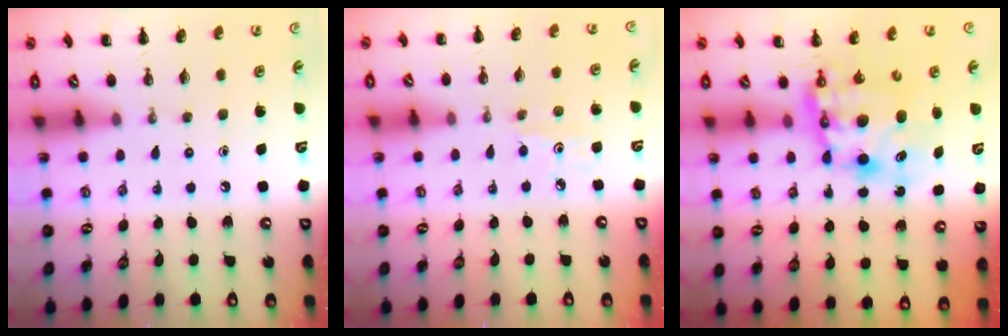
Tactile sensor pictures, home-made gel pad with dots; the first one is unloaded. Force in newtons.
{"total": 4.0, "press": 3.7, "slide": 1.4}
{"total": 8.9, "press": 8.6, "slide": 2.2}